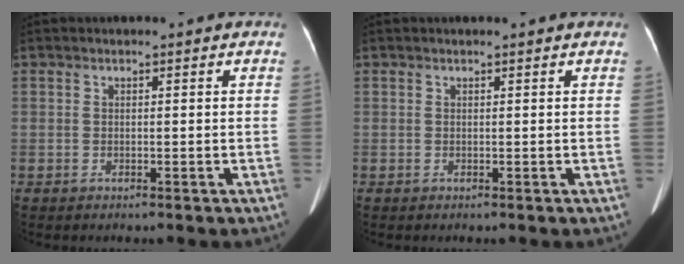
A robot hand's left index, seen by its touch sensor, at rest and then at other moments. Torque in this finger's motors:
{"motor_torque": [-0.02, -0.05, 0.00, 0.02]}